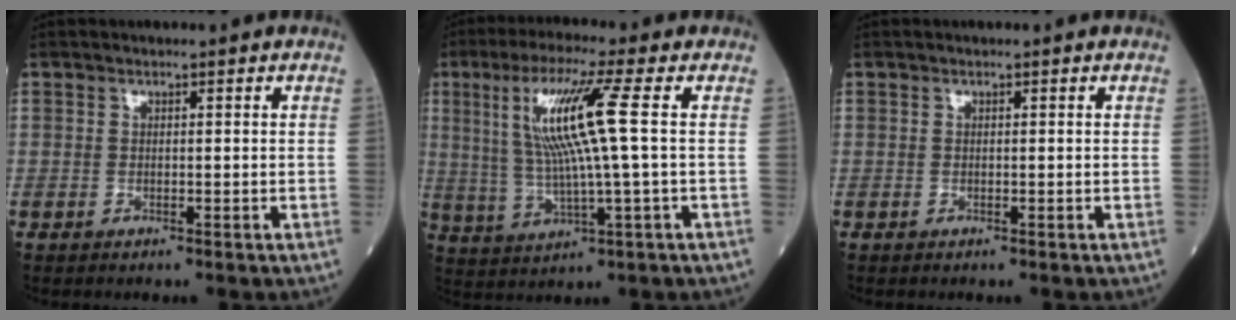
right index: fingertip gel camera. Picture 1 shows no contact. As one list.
[{"total": 11.3, "force": [2.3, -0.7, 11.0], "torque": [-0.221, 0.006, 0.045]}, {"total": 0.0}]